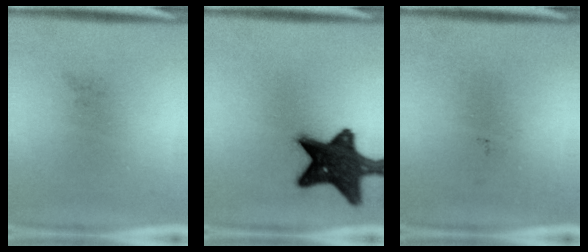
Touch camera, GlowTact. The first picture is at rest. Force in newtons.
{"total": 16.7}
{"total": 0.0}